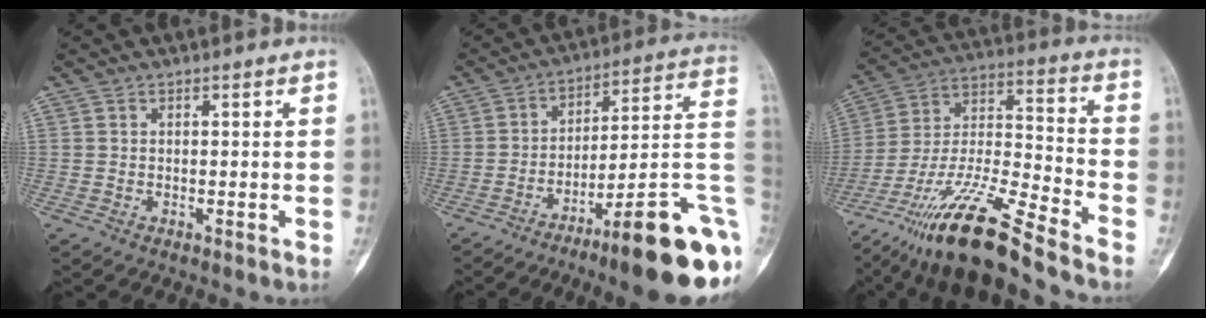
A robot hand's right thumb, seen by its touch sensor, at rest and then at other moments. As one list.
[{"total": 21.9, "force": [-9.7, 3.8, 19.2], "torque": [-0.189, 0.076, -0.137]}, {"total": 19.5, "force": [-14.6, 1.9, 12.7], "torque": [-0.267, 0.058, -0.269]}]